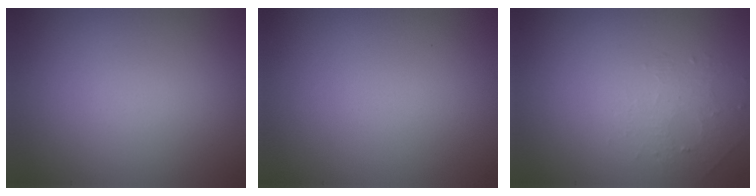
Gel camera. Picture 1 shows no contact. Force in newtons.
{"total": 0.0}
{"total": 1.3, "press": 0.7, "slide": 1.2}